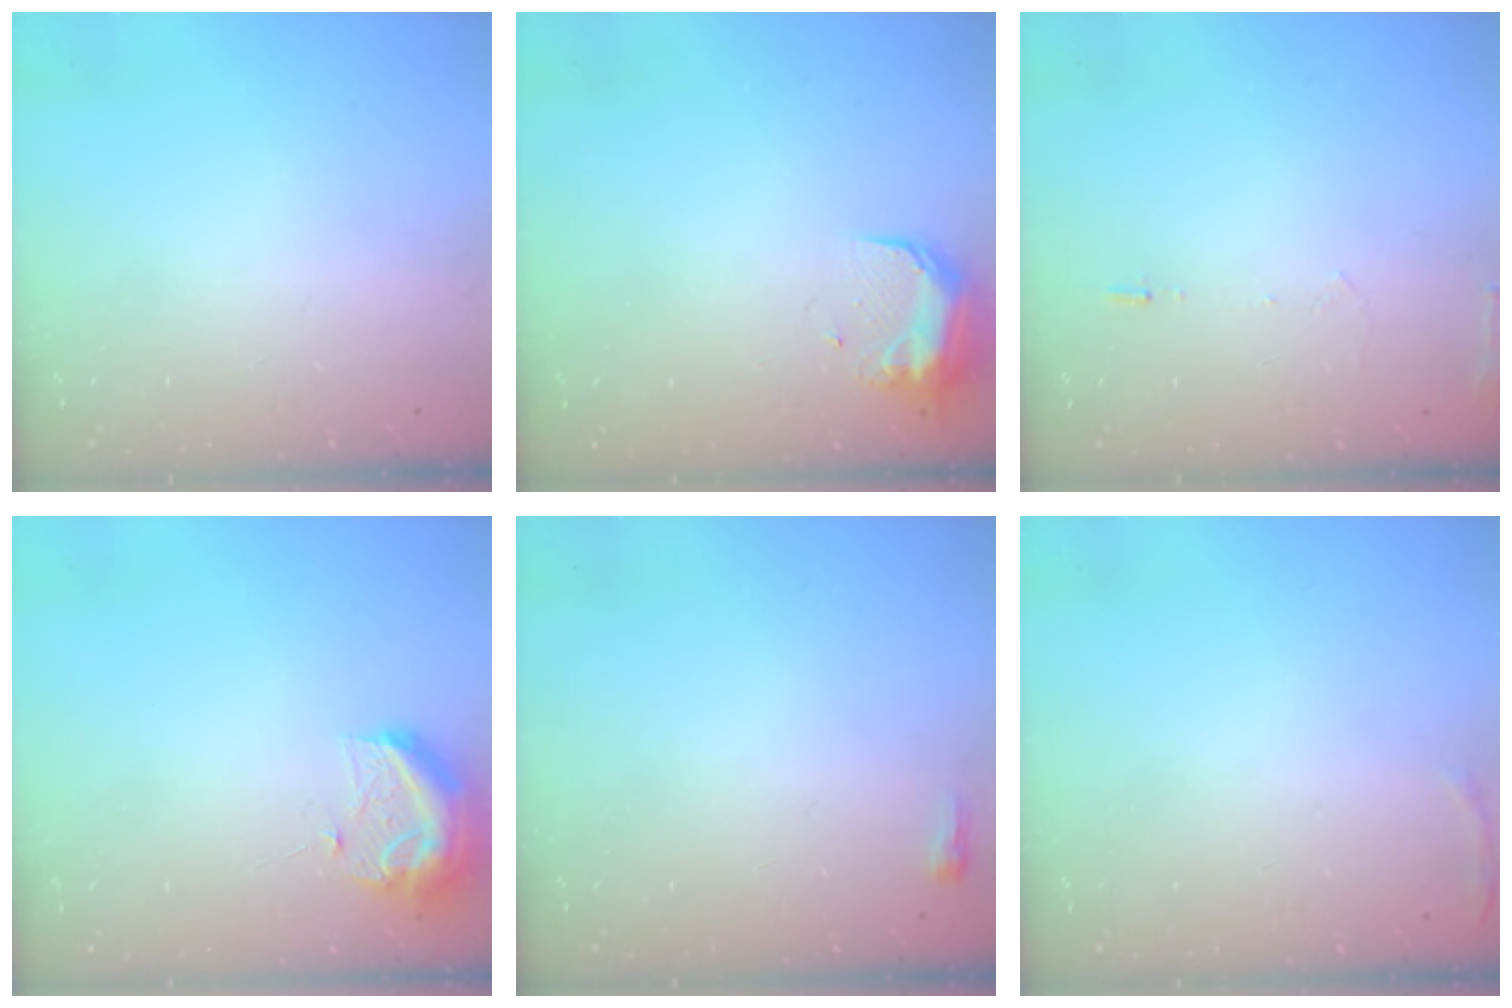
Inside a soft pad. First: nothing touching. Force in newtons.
{"total": 9.2, "press": 9.2, "slide": 0.6}
{"total": 6.4, "press": 6.2, "slide": 1.5}
{"total": 11.1, "press": 11.0, "slide": 1.2}
{"total": 2.3, "press": 2.2, "slide": 0.7}
{"total": 5.2, "press": 5.1, "slide": 1.2}